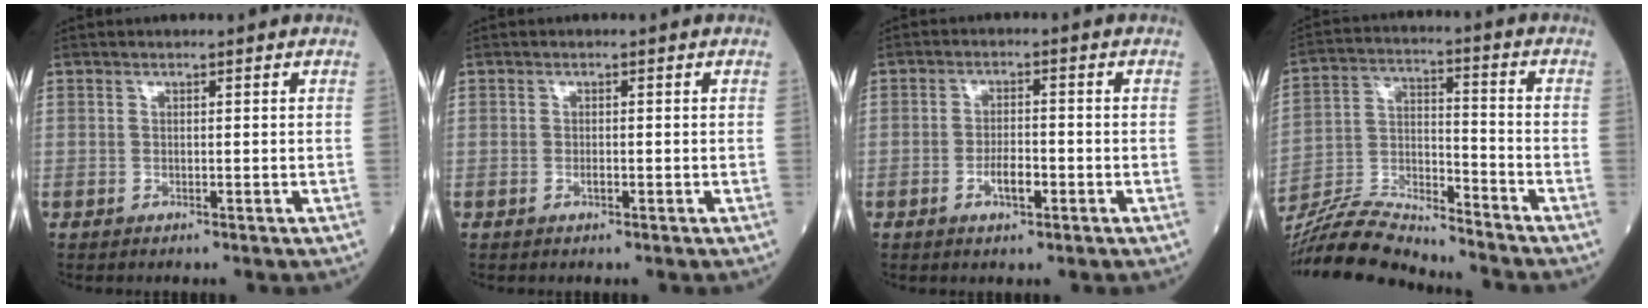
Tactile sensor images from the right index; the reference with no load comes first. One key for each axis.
{"total": 0.8, "fx": -0.3, "fy": 0.2, "fz": 0.7, "tx": -0.012, "ty": 0.000, "tz": -0.005}
{"total": 3.6, "fx": -1.4, "fy": 1.2, "fz": 3.0, "tx": -0.054, "ty": 0.003, "tz": -0.026}
{"total": 12.4, "fx": -12.2, "fy": 0.5, "fz": 2.3, "tx": -0.048, "ty": 0.015, "tz": -0.228}